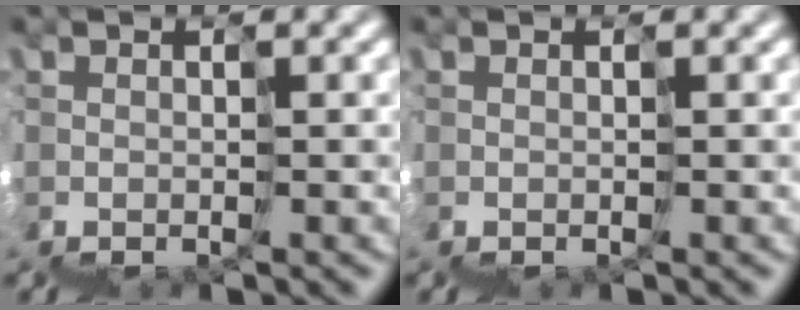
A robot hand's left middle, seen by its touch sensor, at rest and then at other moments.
{"total": 0.0}